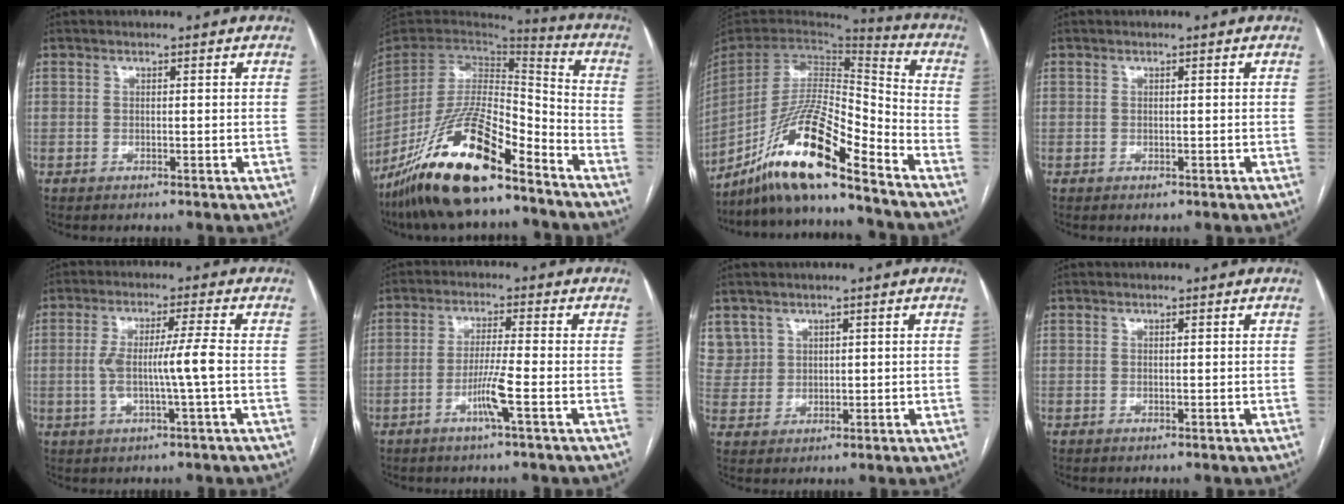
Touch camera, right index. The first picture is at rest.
{"total": 20.9, "force": [-14.4, 4.7, 14.4], "torque": [-0.299, -0.024, -0.264]}
{"total": 17.3, "force": [-12.7, 1.3, 11.6], "torque": [-0.234, -0.002, -0.236]}
{"total": 0.6, "force": [-0.4, 0.4, 0.3], "torque": [-0.003, 0.002, -0.003]}
{"total": 6.5, "force": [-0.8, -0.5, 6.5], "torque": [-0.124, 0.006, -0.012]}
{"total": 5.1, "force": [-2.1, -0.7, 4.6], "torque": [-0.091, -0.008, -0.043]}
{"total": 5.2, "force": [3.0, 4.3, -0.1], "torque": [0.008, 0.010, 0.065]}
{"total": 0.0}